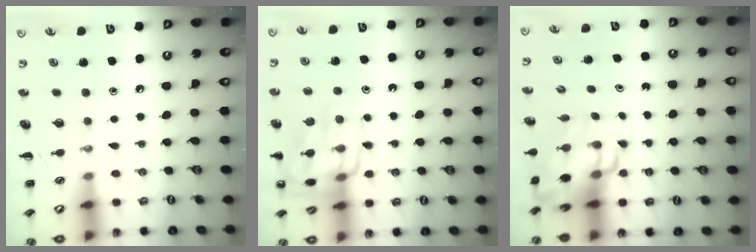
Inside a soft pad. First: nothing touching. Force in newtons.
{"total": 14.0, "press": 13.9, "slide": 1.2}
{"total": 8.6, "press": 8.2, "slide": 2.3}